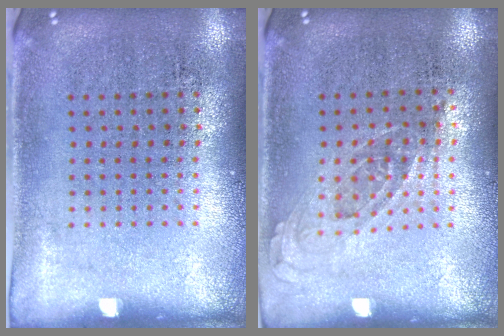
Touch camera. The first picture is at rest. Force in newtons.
{"total": 0.7, "press": 0.7, "slide": 0.3}